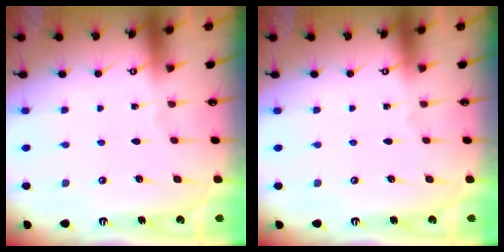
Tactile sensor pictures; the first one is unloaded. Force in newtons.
{"total": 0.0}